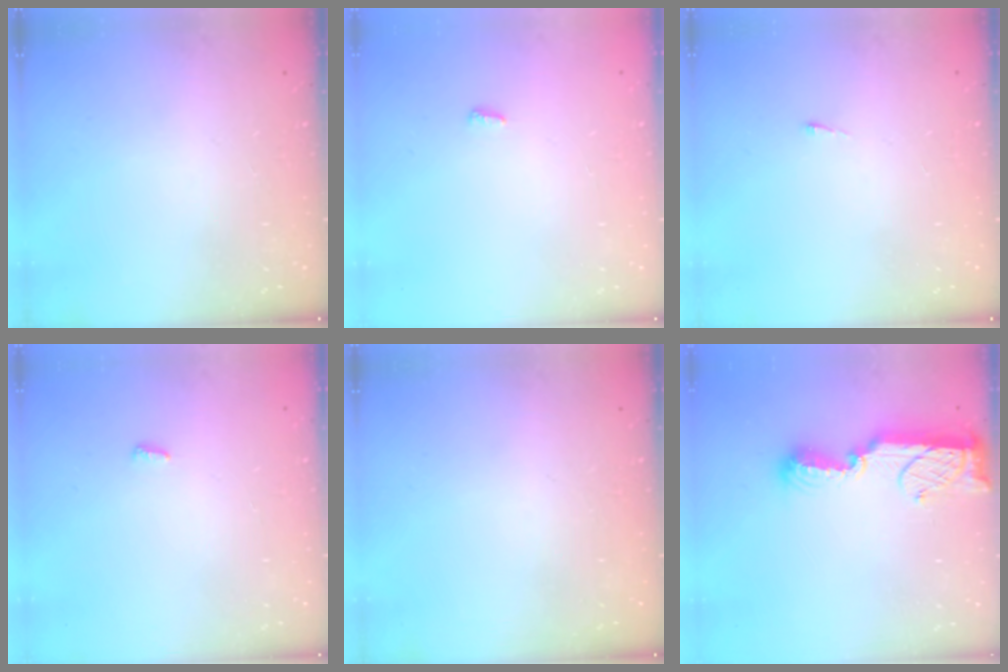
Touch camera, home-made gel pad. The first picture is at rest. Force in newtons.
{"total": 2.8, "press": 2.8, "slide": 0.5}
{"total": 2.7, "press": 2.7, "slide": 0.4}
{"total": 2.8, "press": 2.8, "slide": 0.5}
{"total": 0.0}
{"total": 12.8, "press": 11.4, "slide": 5.9}